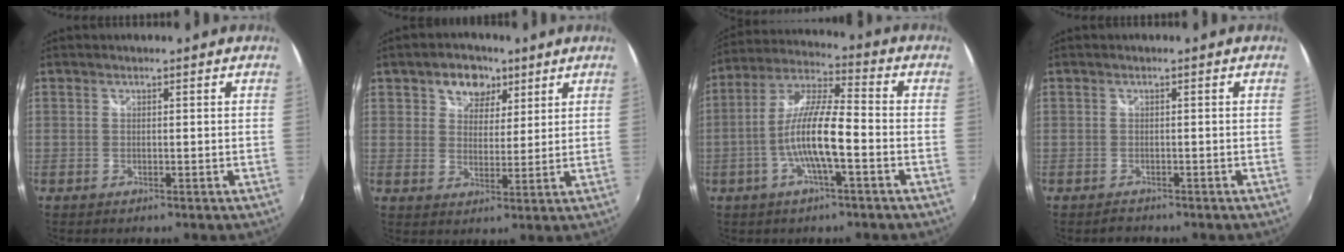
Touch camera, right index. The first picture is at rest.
{"total": 7.0, "force": [3.8, 5.2, 2.8], "torque": [-0.041, 0.014, 0.059]}
{"total": 11.6, "force": [-3.5, 1.7, 10.9], "torque": [-0.220, 0.006, -0.068]}
{"total": 1.4, "force": [-1.2, 0.7, 0.1], "torque": [-0.005, -0.001, -0.018]}